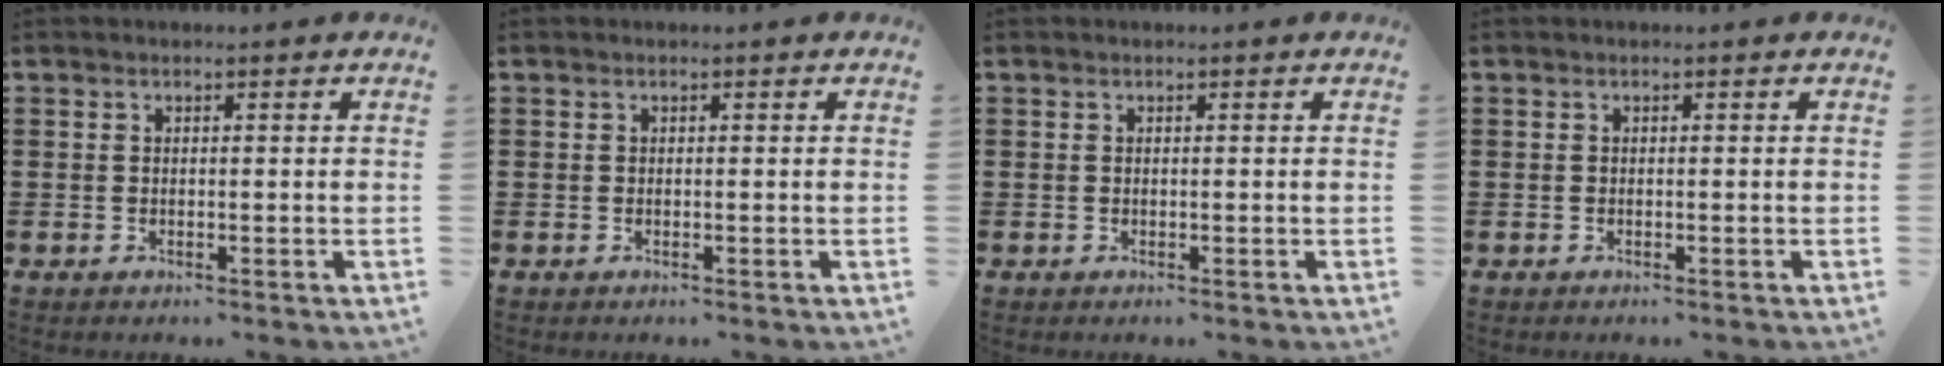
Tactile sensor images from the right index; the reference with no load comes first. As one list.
[{"total": 0.0}, {"total": 0.0}, {"total": 0.0}]